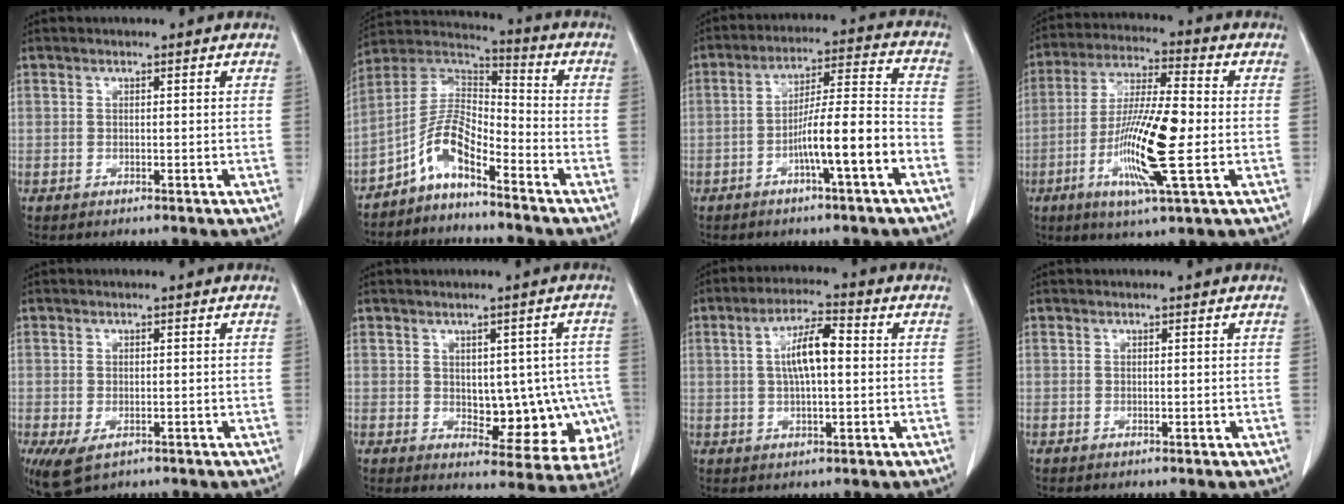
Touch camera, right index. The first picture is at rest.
{"total": 8.3, "force": [-5.5, 2.4, 5.7], "torque": [-0.123, 0.025, -0.109]}
{"total": 10.4, "force": [-4.4, 0.1, 9.4], "torque": [-0.160, 0.019, -0.072]}
{"total": 14.4, "force": [-3.0, 1.2, 14.0], "torque": [-0.273, -0.010, -0.060]}
{"total": 5.5, "force": [-2.7, 3.1, 3.7], "torque": [-0.078, -0.015, -0.038]}
{"total": 11.0, "force": [-1.3, 6.1, 9.1], "torque": [-0.089, 0.014, 0.003]}
{"total": 7.1, "force": [0.8, 1.7, 6.8], "torque": [-0.132, 0.014, 0.012]}
{"total": 0.0}